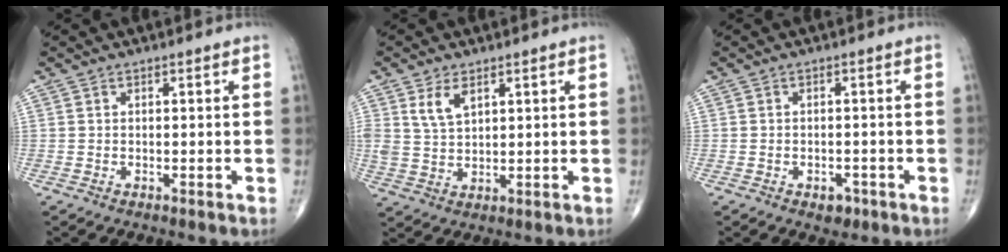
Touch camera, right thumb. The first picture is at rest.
{"total": 5.3, "force": [2.7, 2.8, 3.5], "torque": [-0.064, -0.012, 0.059]}
{"total": 2.4, "force": [-1.3, 1.6, 1.2], "torque": [-0.005, 0.007, -0.012]}